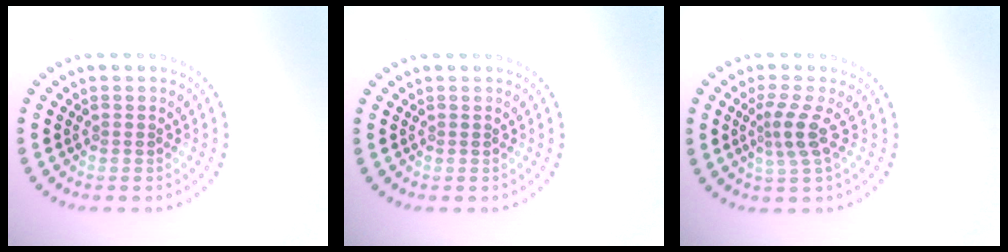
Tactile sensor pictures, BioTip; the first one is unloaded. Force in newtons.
{"total": 0.0}
{"total": 2.5, "press": 1.7, "slide": 1.8}